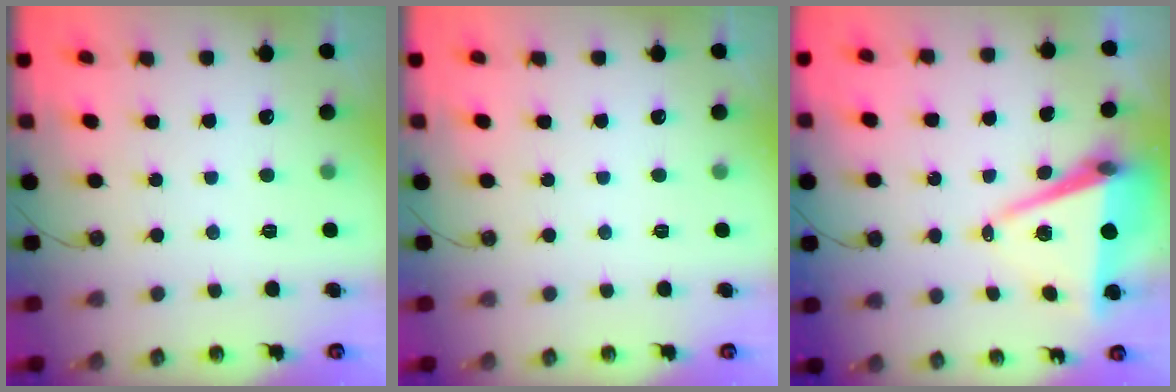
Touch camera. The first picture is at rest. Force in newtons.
{"total": 0.0}
{"total": 9.3, "press": 8.4, "slide": 4.1}